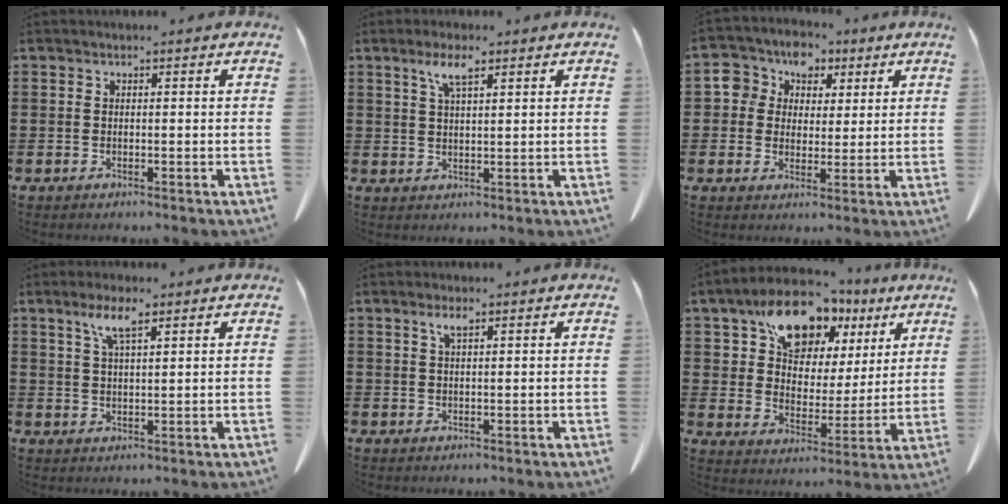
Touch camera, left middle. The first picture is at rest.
{"total": 4.4, "force": [2.6, 1.0, 3.4], "torque": [-0.075, 0.006, 0.045]}
{"total": 5.8, "force": [2.4, 5.2, 1.0], "torque": [-0.055, 0.003, 0.039]}
{"total": 5.1, "force": [3.1, 1.1, 3.9], "torque": [-0.086, 0.006, 0.054]}
{"total": 2.2, "force": [1.2, 0.5, 1.8], "torque": [-0.038, 0.002, 0.021]}
{"total": 13.3, "force": [9.5, 6.9, 6.0], "torque": [-0.130, -0.035, 0.175]}